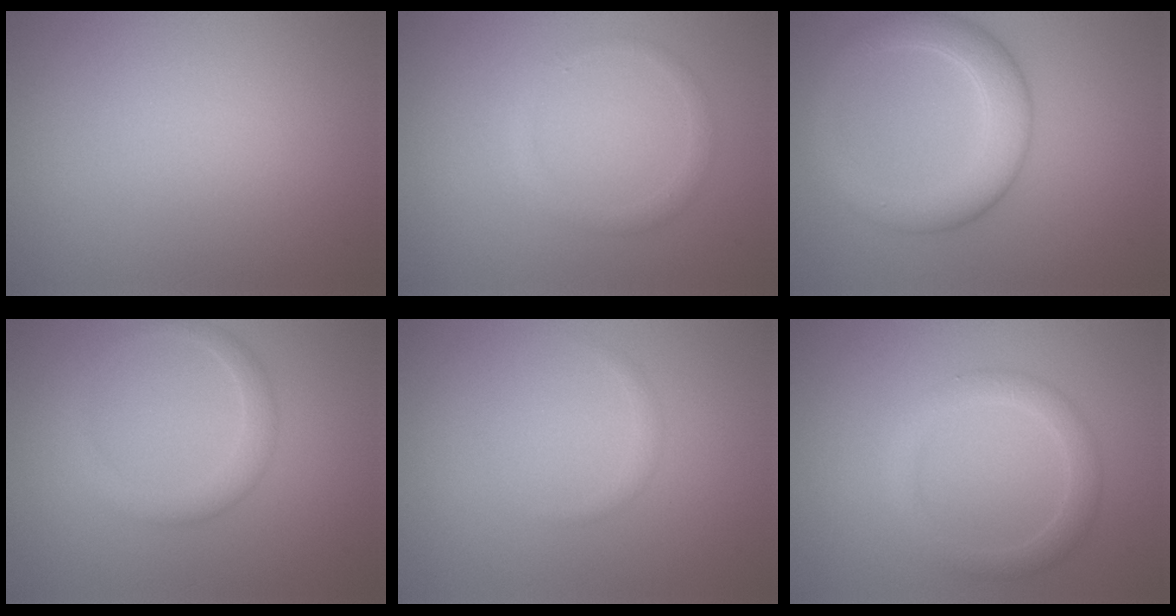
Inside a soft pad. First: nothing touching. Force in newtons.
{"total": 1.2, "press": 1.1, "slide": 0.1}
{"total": 4.8, "press": 4.8, "slide": 0.4}
{"total": 2.2, "press": 2.2, "slide": 0.1}
{"total": 0.6, "press": 0.6, "slide": 0.0}
{"total": 2.5, "press": 2.5, "slide": 0.1}